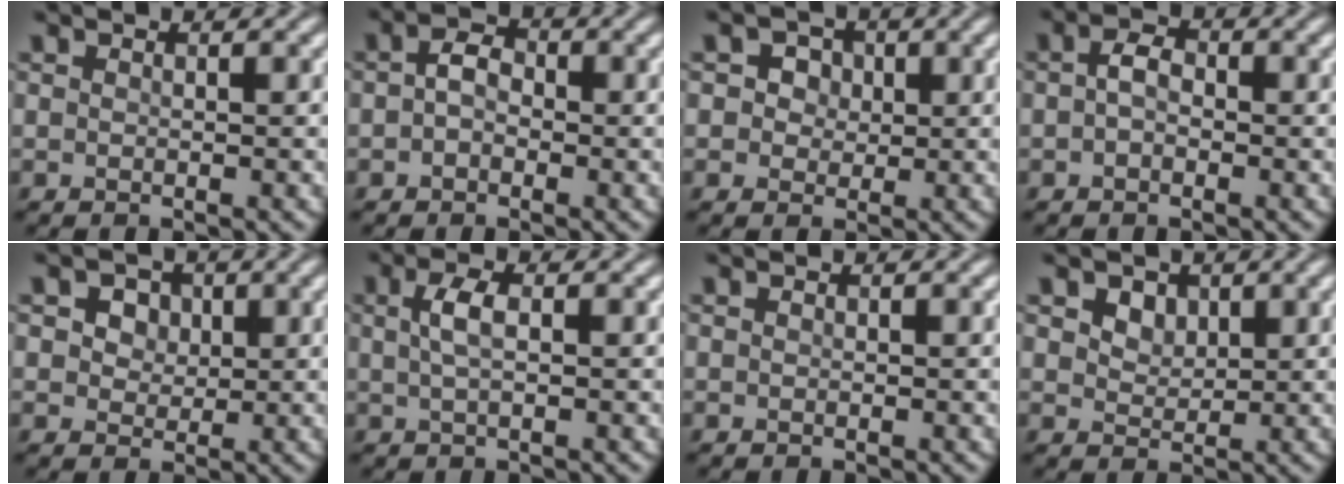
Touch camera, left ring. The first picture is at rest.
{"total": 2.3, "force": [-0.1, 1.6, 1.7], "torque": [-0.030, 0.005, -0.011]}
{"total": 3.1, "force": [1.1, 2.6, 1.4], "torque": [-0.017, 0.004, 0.005]}
{"total": 2.0, "force": [-0.1, 1.3, 1.5], "torque": [-0.030, 0.006, -0.008]}
{"total": 4.3, "force": [2.1, 3.1, 2.3], "torque": [-0.044, 0.009, 0.020]}
{"total": 2.3, "force": [0.5, 0.9, 2.1], "torque": [-0.044, 0.006, 0.008]}
{"total": 0.0}
{"total": 2.5, "force": [1.4, 1.7, 1.1], "torque": [-0.026, -0.003, 0.027]}